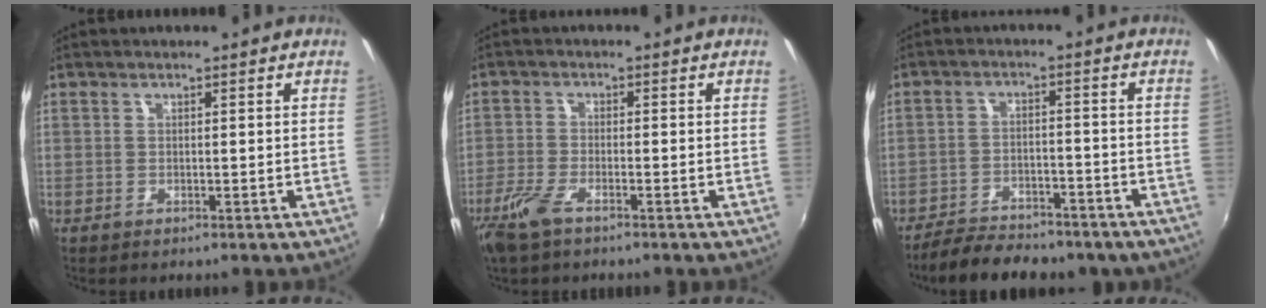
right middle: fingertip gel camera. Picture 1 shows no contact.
{"total": 5.4, "force": [-3.8, 1.4, 3.6], "torque": [-0.091, -0.009, -0.077]}
{"total": 14.1, "force": [-11.4, 5.0, 6.6], "torque": [-0.141, -0.010, -0.159]}